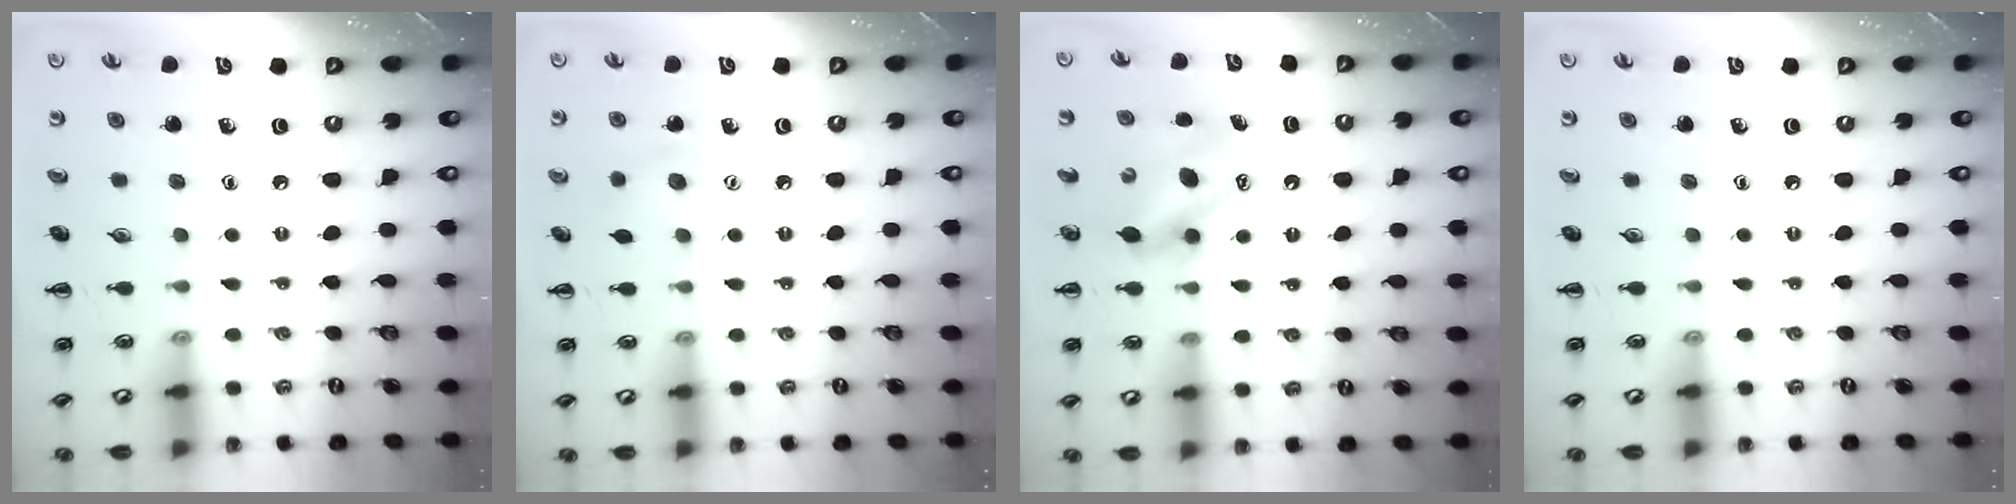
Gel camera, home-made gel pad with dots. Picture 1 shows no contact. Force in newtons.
{"total": 5.4, "press": 5.3, "slide": 1.2}
{"total": 7.6, "press": 7.6, "slide": 1.0}
{"total": 0.0}